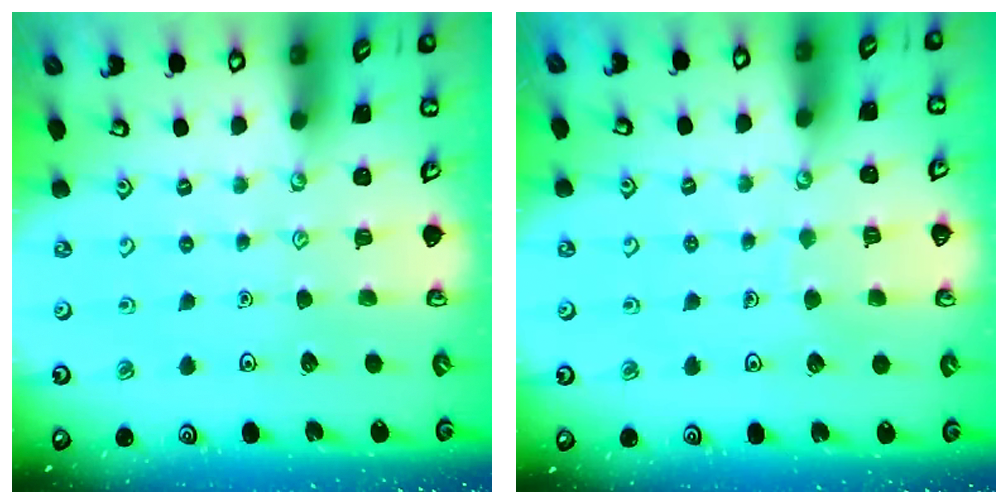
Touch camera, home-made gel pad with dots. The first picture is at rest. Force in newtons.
{"total": 3.9, "press": 3.9, "slide": 0.4}